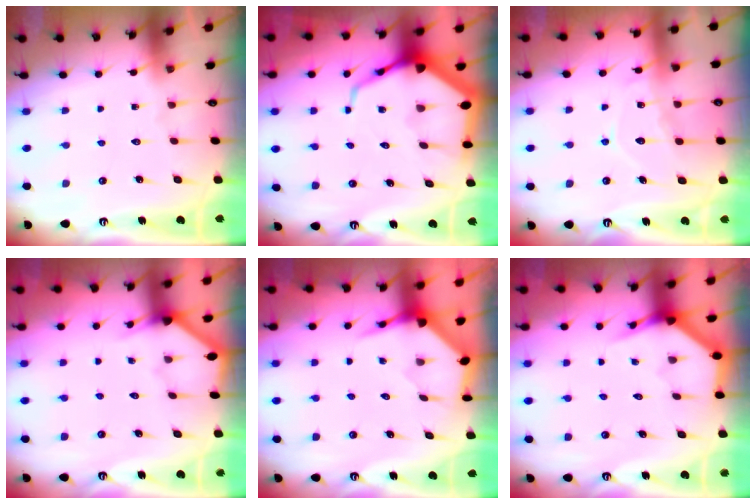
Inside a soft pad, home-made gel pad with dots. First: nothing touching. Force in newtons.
{"total": 10.3, "press": 10.3, "slide": 1.1}
{"total": 10.3, "press": 10.3, "slide": 0.6}
{"total": 2.6, "press": 2.6, "slide": 0.3}
{"total": 4.0, "press": 3.9, "slide": 0.5}
{"total": 4.0, "press": 4.0, "slide": 0.2}